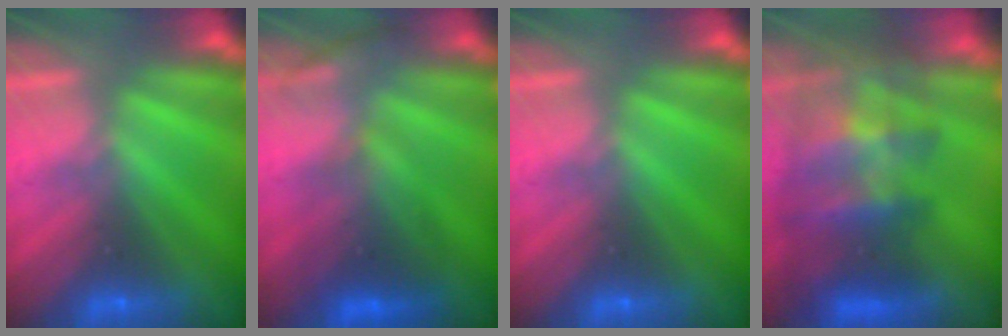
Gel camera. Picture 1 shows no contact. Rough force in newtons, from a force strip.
{"total": 2.6}
{"total": 0.0}
{"total": 7.2}